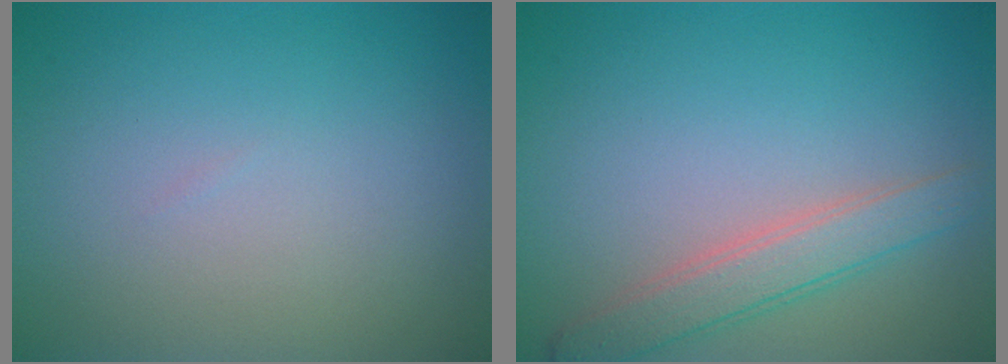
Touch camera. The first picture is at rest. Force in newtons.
{"total": 3.1, "press": 3.0, "slide": 0.2}